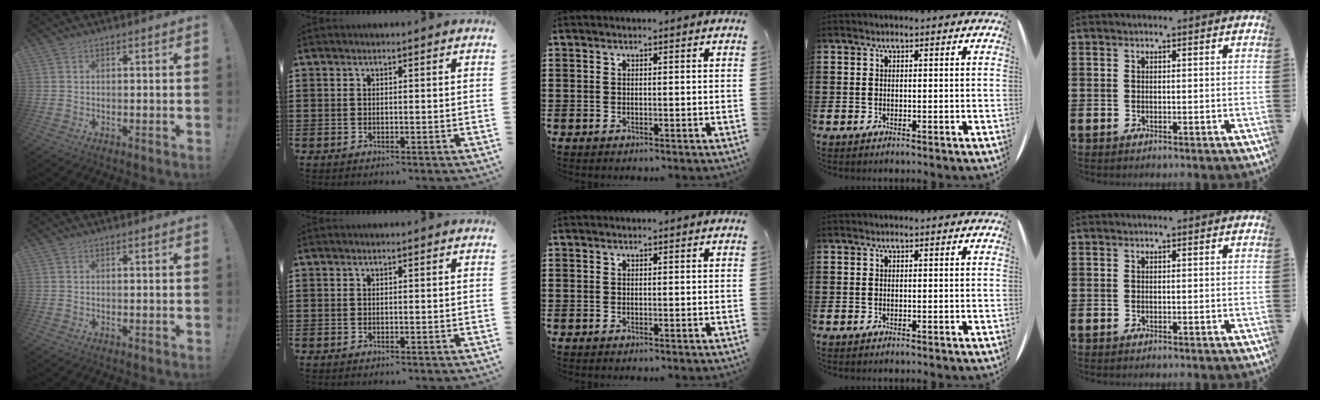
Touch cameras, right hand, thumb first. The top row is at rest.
{}